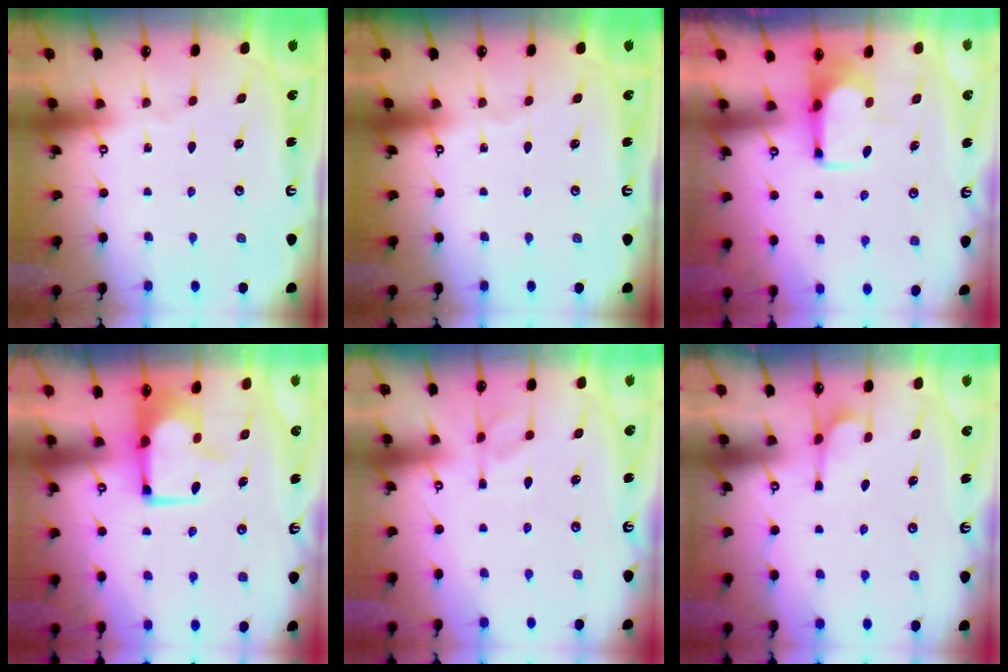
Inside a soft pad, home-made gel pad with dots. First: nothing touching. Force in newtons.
{"total": 0.0}
{"total": 3.7, "press": 3.7, "slide": 0.2}
{"total": 5.9, "press": 5.8, "slide": 1.1}
{"total": 2.4, "press": 2.1, "slide": 1.2}
{"total": 2.6, "press": 2.4, "slide": 1.0}